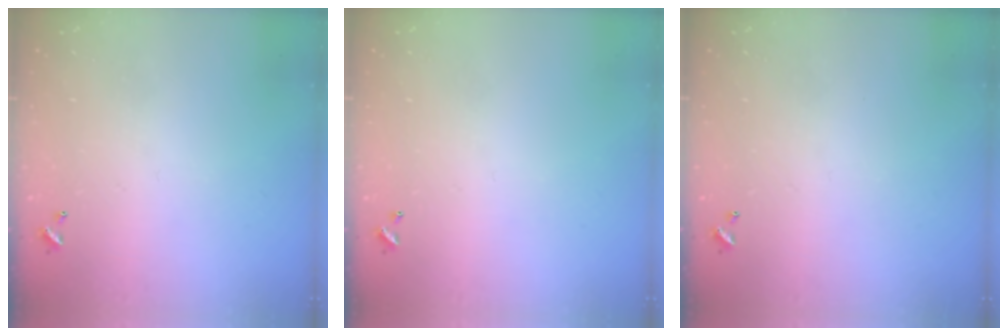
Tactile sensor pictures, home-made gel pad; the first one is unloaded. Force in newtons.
{"total": 0.0}
{"total": 0.0}